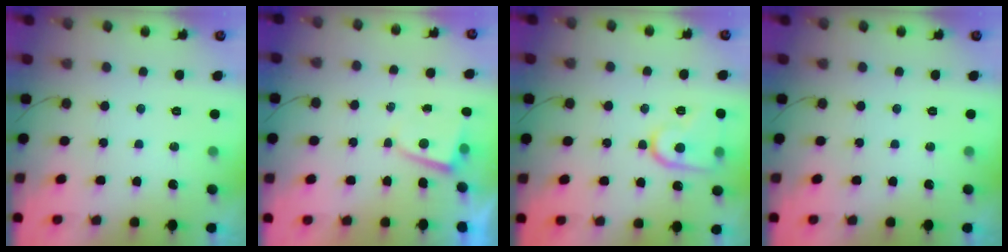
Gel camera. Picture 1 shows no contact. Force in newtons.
{"total": 1.2, "press": 1.2, "slide": 0.2}
{"total": 12.9, "press": 12.9, "slide": 1.2}
{"total": 0.0}